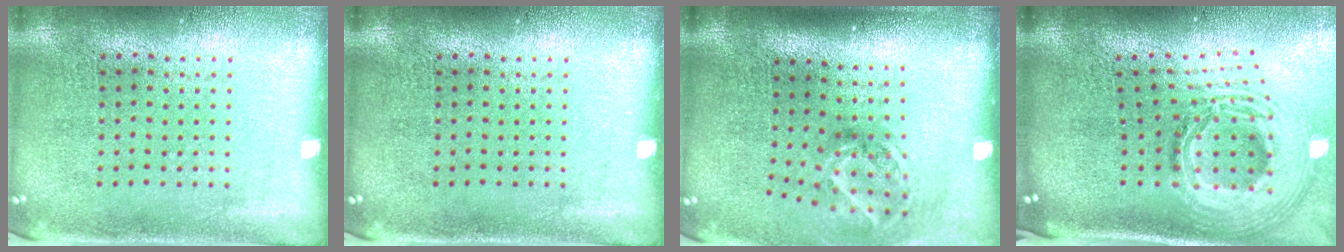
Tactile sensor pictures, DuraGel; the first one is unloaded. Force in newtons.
{"total": 0.0}
{"total": 2.0, "press": 1.3, "slide": 1.5}
{"total": 3.0, "press": 2.1, "slide": 2.2}